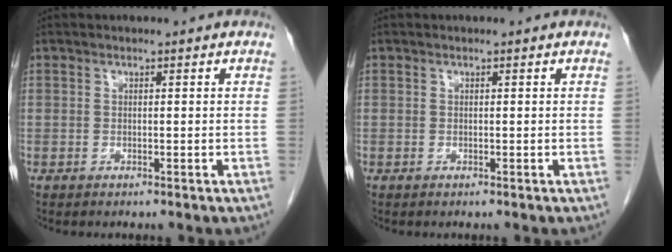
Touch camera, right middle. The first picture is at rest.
{"total": 0.0}